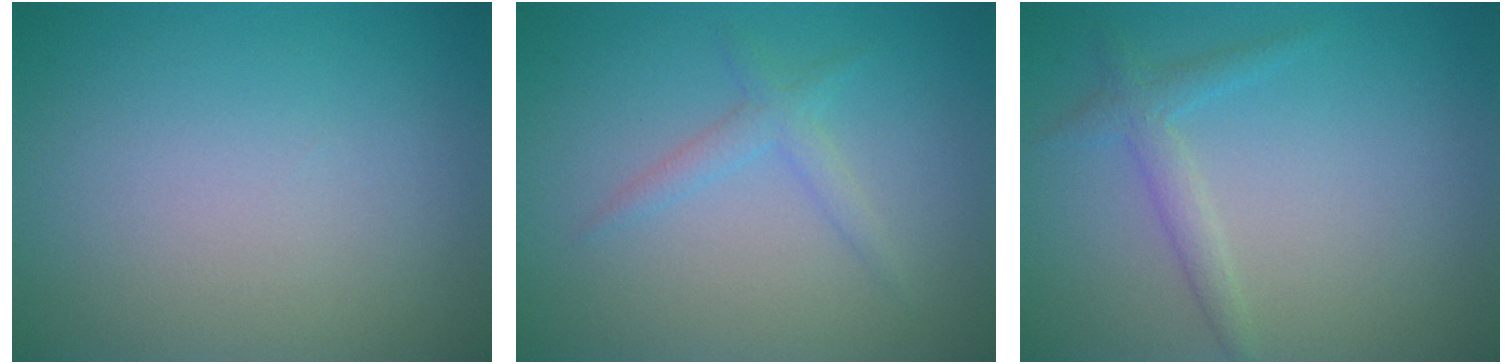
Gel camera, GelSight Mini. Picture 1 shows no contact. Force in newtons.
{"total": 1.6, "press": 1.6, "slide": 0.1}
{"total": 1.9, "press": 1.9, "slide": 0.2}